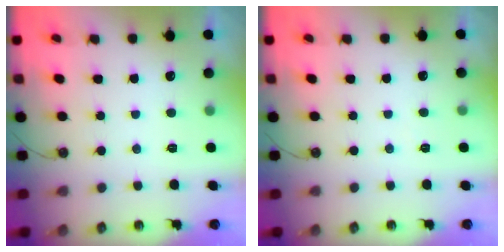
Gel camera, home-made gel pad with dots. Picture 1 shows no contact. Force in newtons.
{"total": 2.6, "press": 2.6, "slide": 0.5}